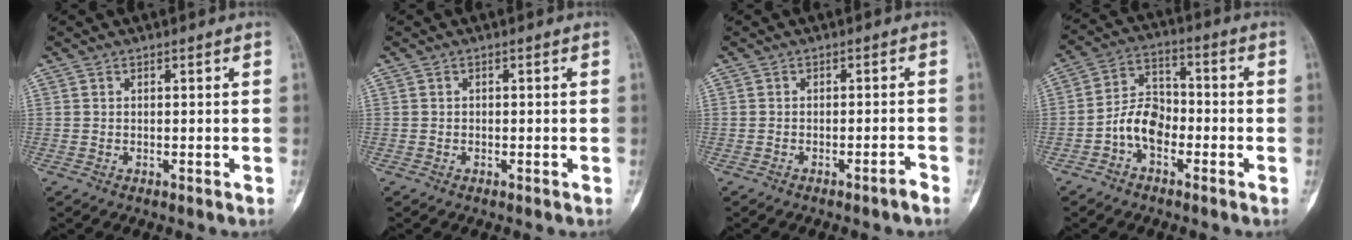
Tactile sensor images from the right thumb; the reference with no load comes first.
{"total": 0.0}
{"total": 1.7, "force": [-1.4, -0.1, 1.0], "torque": [-0.018, 0.013, -0.022]}
{"total": 8.0, "force": [-3.1, 5.2, 5.2], "torque": [-0.081, 0.035, -0.070]}